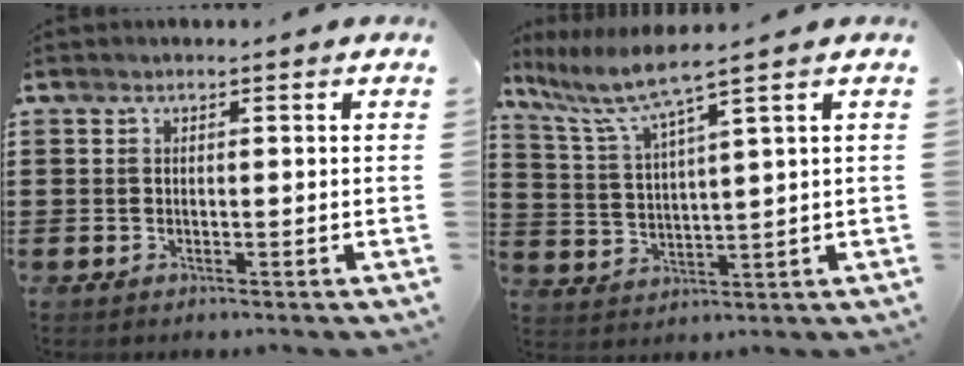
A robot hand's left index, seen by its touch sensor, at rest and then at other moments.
{"total": 6.0, "force": [4.3, -0.2, 4.2], "torque": [-0.108, -0.029, 0.065]}